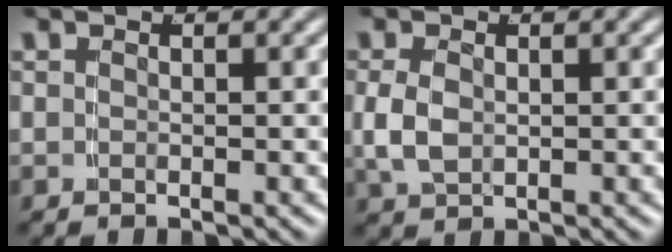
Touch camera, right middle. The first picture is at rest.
{"total": 2.5, "force": [0.0, 1.8, 1.8], "torque": [-0.052, -0.010, 0.014]}